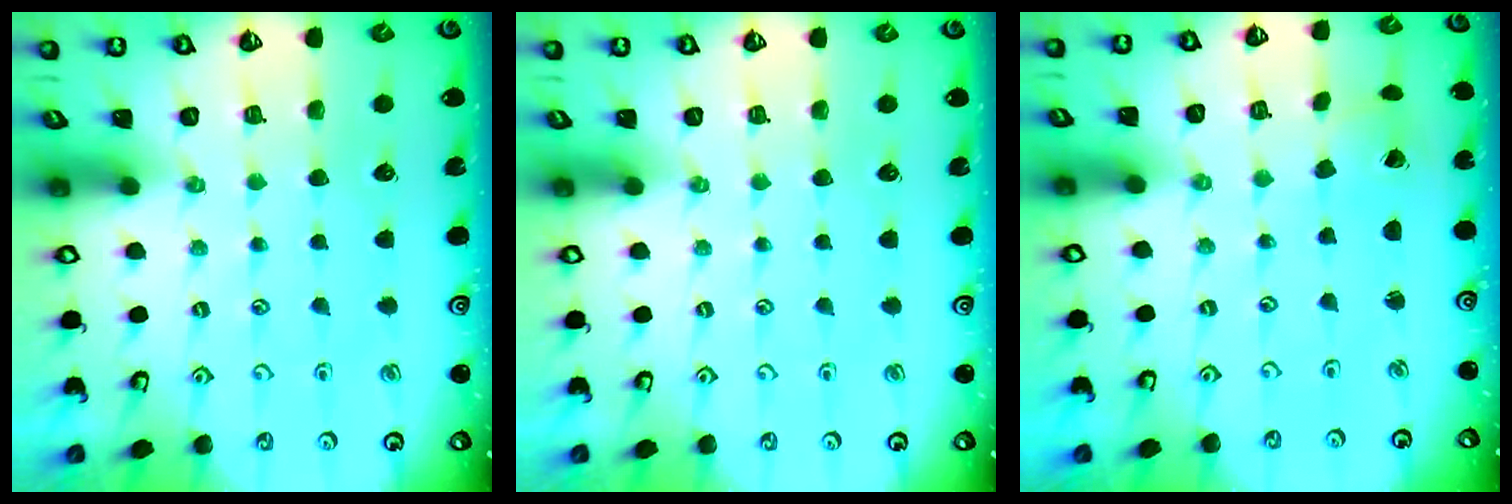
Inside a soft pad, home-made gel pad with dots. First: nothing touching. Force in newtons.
{"total": 0.0}
{"total": 2.2, "press": 2.2, "slide": 0.2}